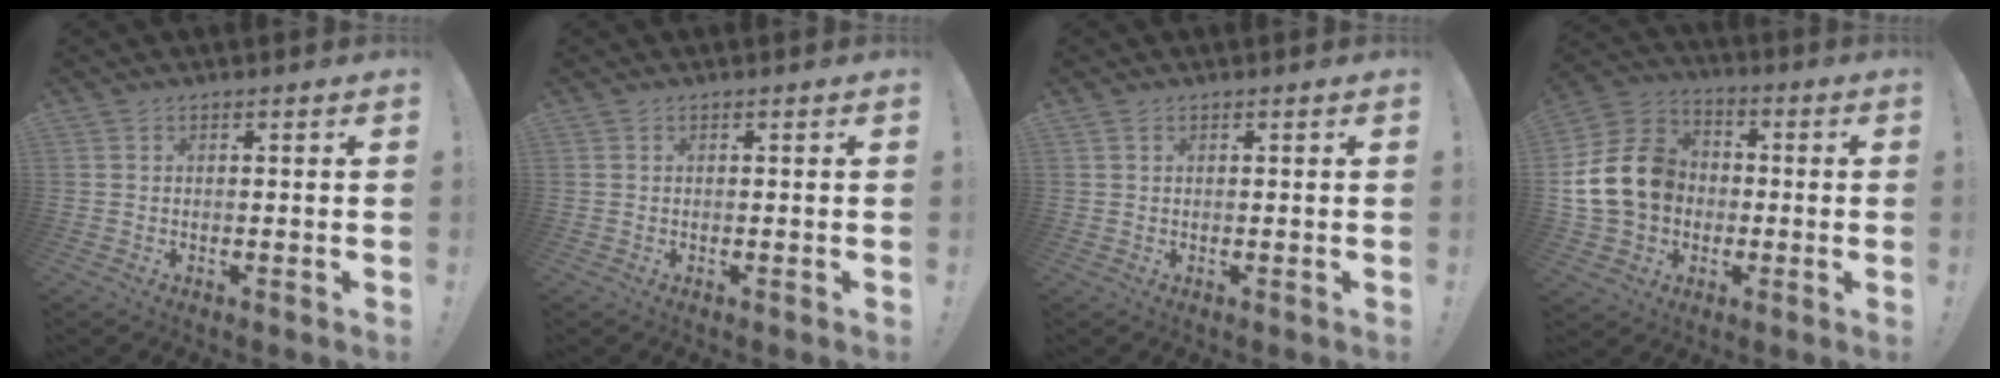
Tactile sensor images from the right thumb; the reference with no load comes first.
{"total": 0.0}
{"total": 0.8, "force": [0.6, 0.4, 0.3], "torque": [0.000, -0.004, 0.011]}
{"total": 17.6, "force": [0.2, 14.5, 9.9], "torque": [-0.171, 0.021, 0.016]}